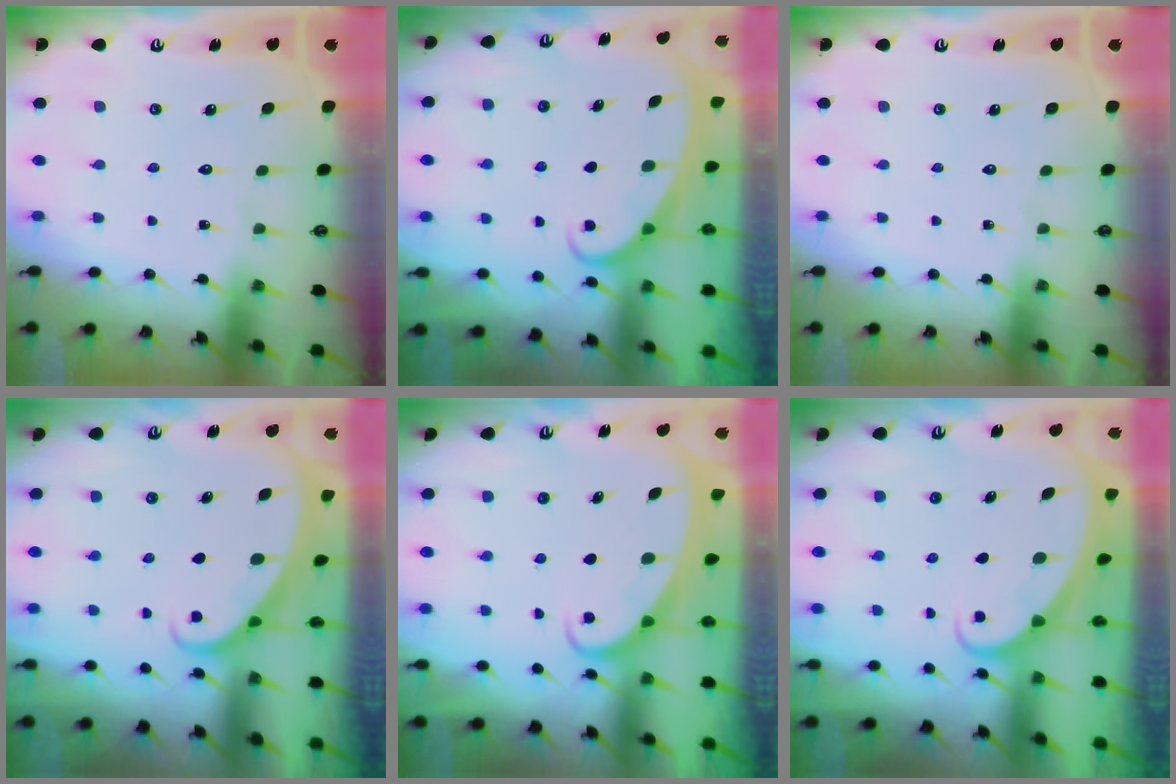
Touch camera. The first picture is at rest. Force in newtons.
{"total": 2.2, "press": 2.2, "slide": 0.3}
{"total": 0.0}
{"total": 1.7, "press": 1.7, "slide": 0.1}
{"total": 2.0, "press": 2.0, "slide": 0.0}
{"total": 1.6, "press": 1.6, "slide": 0.0}